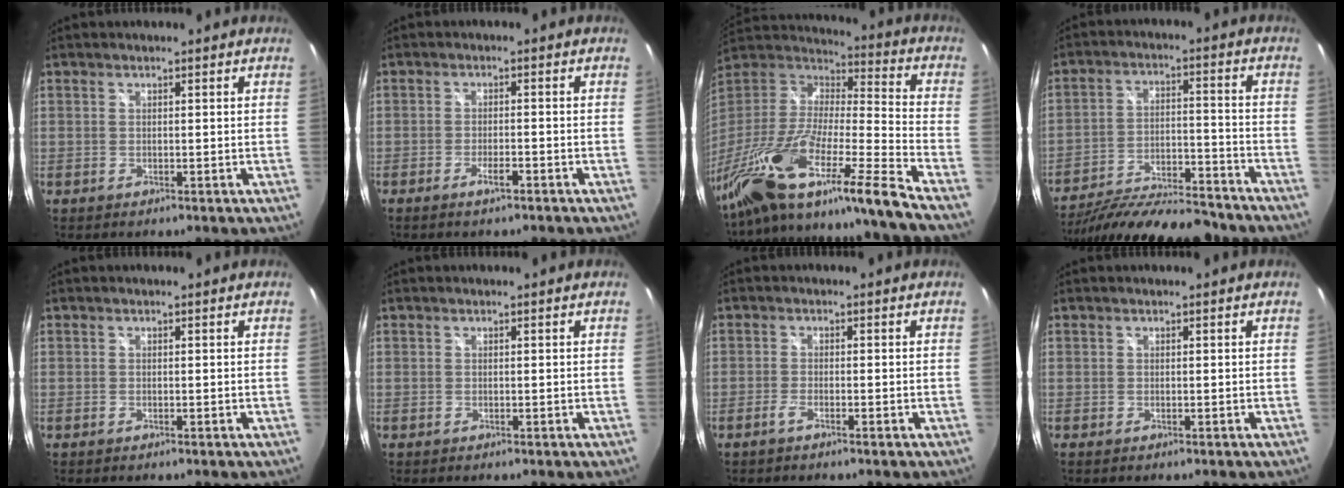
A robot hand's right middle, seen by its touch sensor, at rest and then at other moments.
{"total": 2.5, "force": [-1.9, 0.3, 1.6], "torque": [-0.039, 0.001, -0.033]}
{"total": 29.2, "force": [-20.8, 1.6, 20.5], "torque": [-0.323, -0.070, -0.364]}
{"total": 21.3, "force": [-18.5, 4.0, 9.8], "torque": [-0.181, -0.031, -0.275]}
{"total": 0.0}
{"total": 0.0}
{"total": 1.7, "force": [-1.3, 0.2, 1.1], "torque": [-0.031, -0.001, -0.029]}
{"total": 0.0}